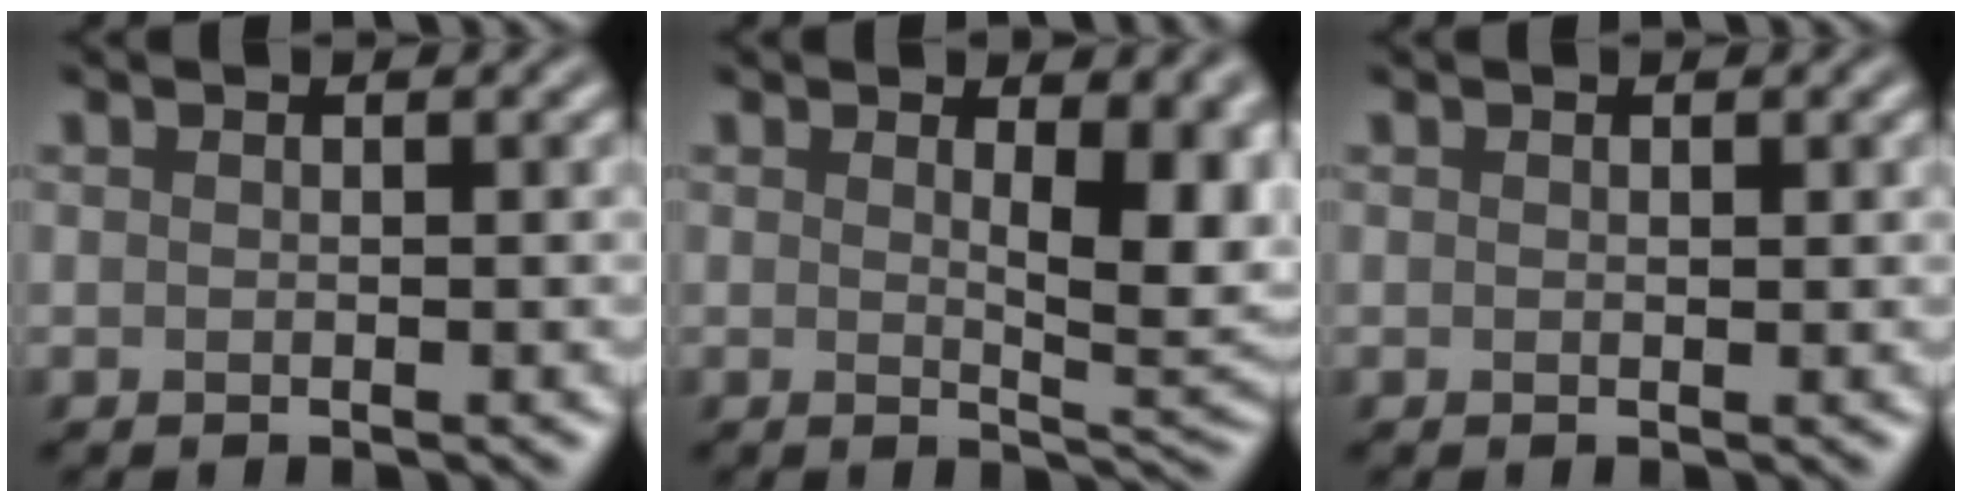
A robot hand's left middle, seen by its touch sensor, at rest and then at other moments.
{"total": 5.9, "force": [1.5, 2.1, 5.3], "torque": [-0.062, -0.011, 0.031]}
{"total": 0.0}